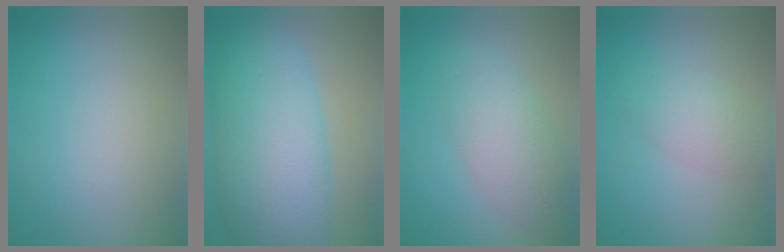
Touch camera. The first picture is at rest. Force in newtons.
{"total": 10.4, "press": 10.4, "slide": 0.2}
{"total": 4.4, "press": 4.4, "slide": 0.2}
{"total": 2.8, "press": 2.8, "slide": 0.1}